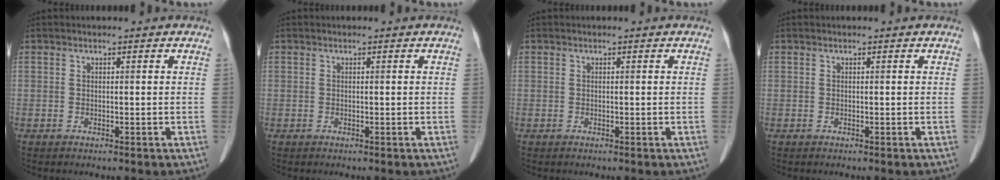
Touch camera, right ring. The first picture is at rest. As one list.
[{"total": 0.0}, {"total": 0.0}, {"total": 0.0}]